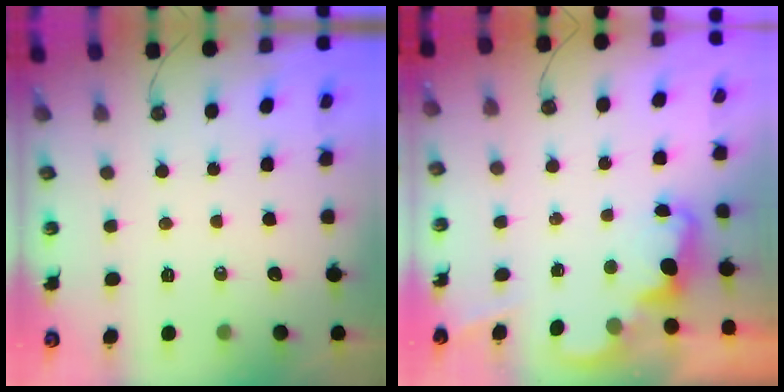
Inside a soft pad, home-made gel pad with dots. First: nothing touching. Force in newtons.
{"total": 2.4, "press": 2.4, "slide": 0.5}